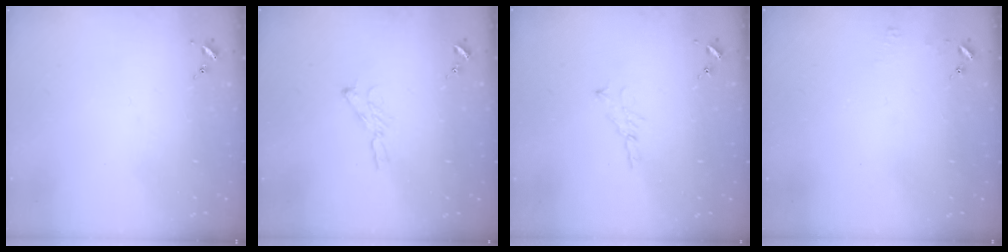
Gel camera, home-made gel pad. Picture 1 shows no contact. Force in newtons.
{"total": 5.7, "press": 5.7, "slide": 0.1}
{"total": 5.2, "press": 5.2, "slide": 0.3}
{"total": 3.4, "press": 3.3, "slide": 0.3}